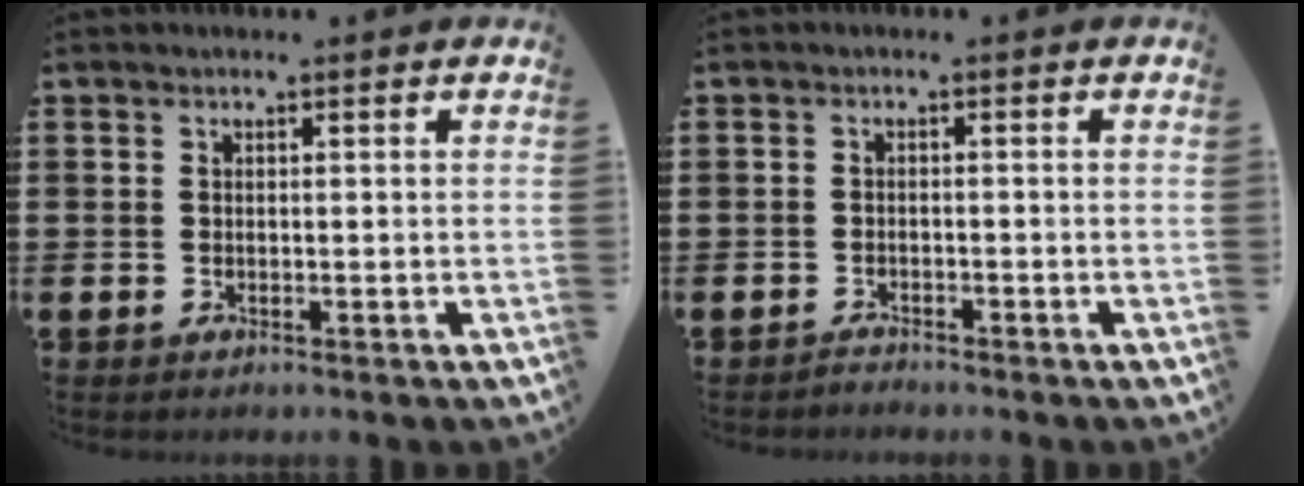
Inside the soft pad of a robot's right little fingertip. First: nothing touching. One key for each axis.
{"total": 1.1, "fx": -1.1, "fy": 0.0, "fz": -0.1, "tx": -0.001, "ty": 0.002, "tz": -0.023}